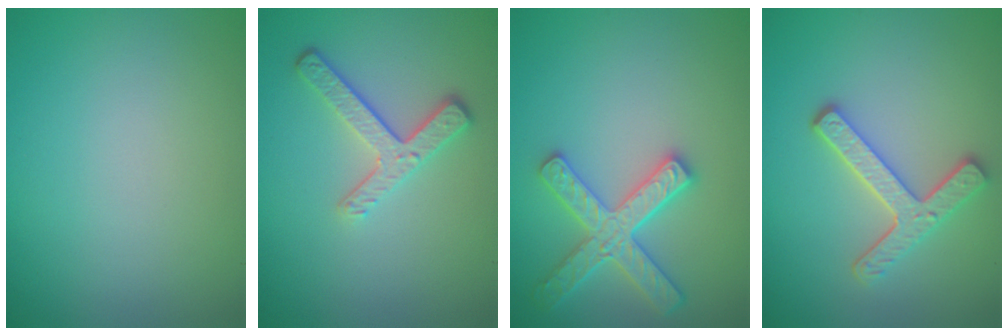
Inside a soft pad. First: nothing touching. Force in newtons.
{"total": 3.4, "press": 2.7, "slide": 2.2}
{"total": 4.2, "press": 3.9, "slide": 1.7}
{"total": 3.7, "press": 3.1, "slide": 2.0}